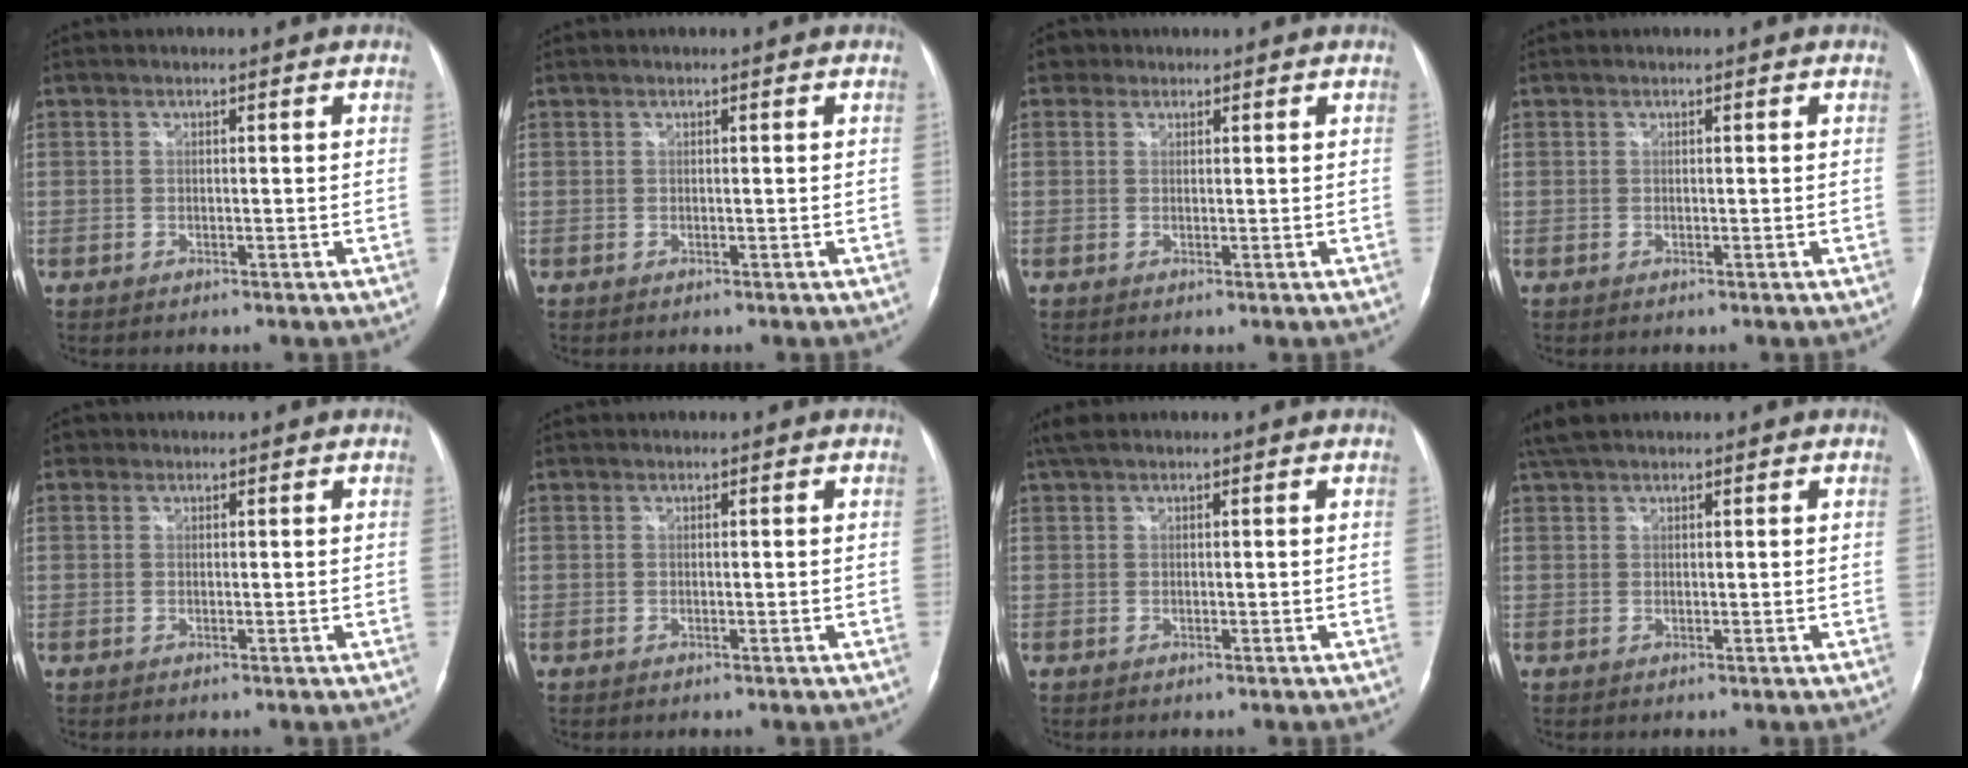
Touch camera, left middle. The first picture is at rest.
{"total": 0.0}
{"total": 1.8, "force": [1.0, 1.5, 0.2], "torque": [0.002, 0.011, 0.012]}
{"total": 0.0}
{"total": 0.8, "force": [0.4, 0.6, 0.1], "torque": [0.002, 0.004, 0.003]}
{"total": 0.0}
{"total": 2.5, "force": [1.8, 0.6, 1.6], "torque": [-0.034, 0.031, 0.036]}
{"total": 3.6, "force": [2.9, 1.1, 1.7], "torque": [-0.040, 0.025, 0.058]}